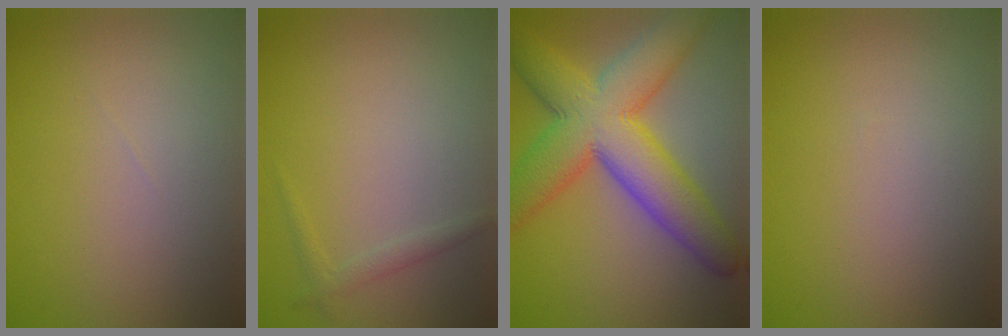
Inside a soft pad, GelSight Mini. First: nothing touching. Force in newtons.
{"total": 1.0, "press": 1.0, "slide": 0.0}
{"total": 10.8, "press": 10.8, "slide": 0.2}
{"total": 0.0}